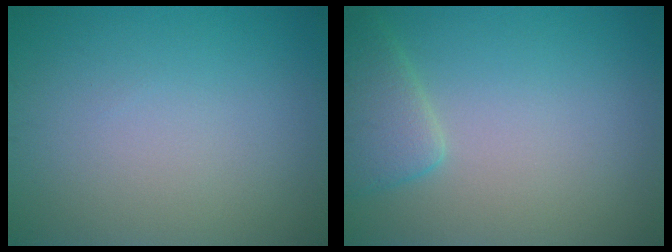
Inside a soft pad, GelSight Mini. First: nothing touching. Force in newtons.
{"total": 3.0, "press": 3.0, "slide": 0.3}